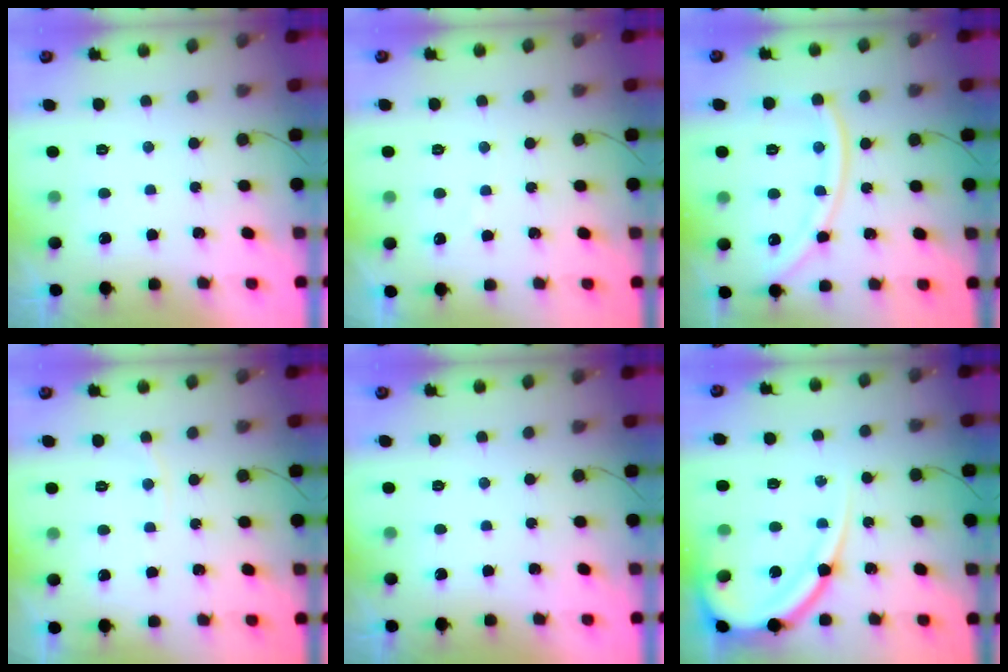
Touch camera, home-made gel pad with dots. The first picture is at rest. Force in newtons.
{"total": 2.9, "press": 2.9, "slide": 0.5}
{"total": 12.2, "press": 12.1, "slide": 1.7}
{"total": 2.8, "press": 2.7, "slide": 0.4}
{"total": 0.0}
{"total": 13.4, "press": 13.3, "slide": 1.5}